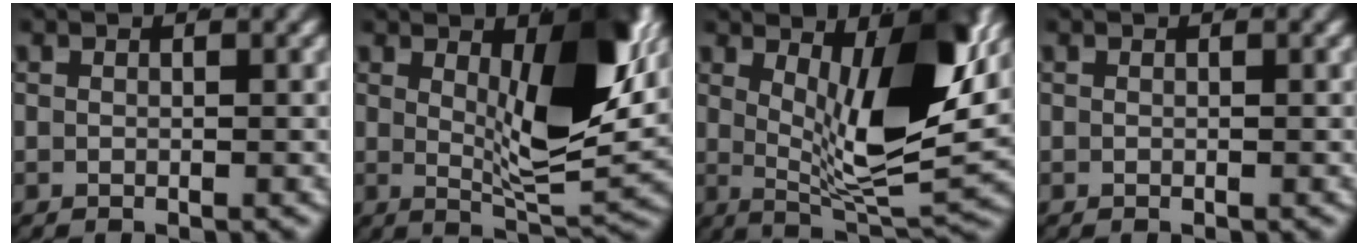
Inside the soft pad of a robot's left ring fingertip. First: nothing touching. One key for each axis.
{"total": 8.9, "fx": 2.6, "fy": 2.3, "fz": 8.2, "tx": -0.116, "ty": -0.017, "tz": 0.050}
{"total": 10.3, "fx": 2.7, "fy": 3.0, "fz": 9.5, "tx": -0.134, "ty": -0.019, "tz": 0.049}
{"total": 0.0}